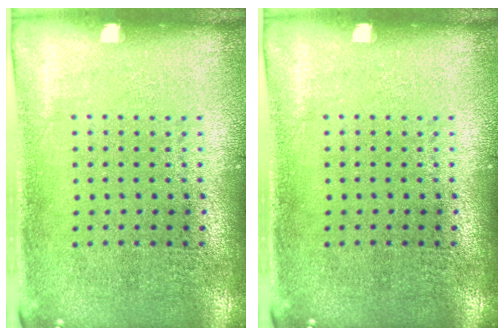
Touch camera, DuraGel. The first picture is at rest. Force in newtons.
{"total": 0.0}